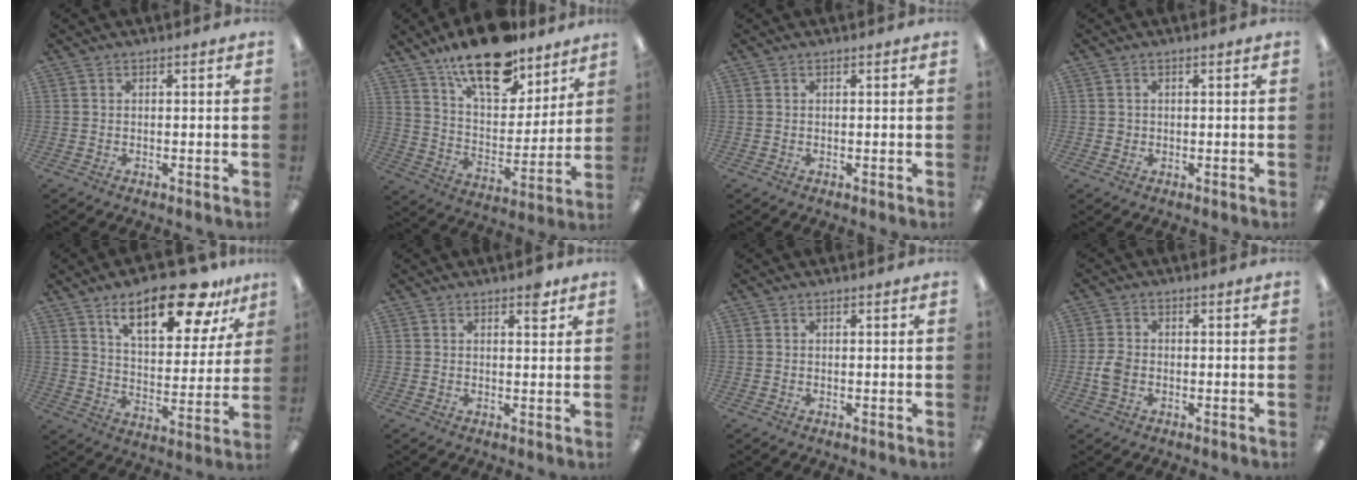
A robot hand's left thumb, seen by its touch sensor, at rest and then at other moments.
{"total": 19.3, "force": [14.5, 8.0, 10.0], "torque": [-0.166, -0.085, 0.250]}
{"total": 0.0}
{"total": 1.0, "force": [0.0, 1.0, 0.2], "torque": [-0.004, 0.005, -0.002]}
{"total": 18.7, "force": [12.3, 7.2, 12.2], "torque": [-0.176, -0.062, 0.198]}
{"total": 3.6, "force": [2.3, 1.5, 2.3], "torque": [-0.017, -0.009, 0.033]}
{"total": 0.0}
{"total": 3.9, "force": [-0.9, 2.8, 2.6], "torque": [-0.052, 0.005, -0.016]}